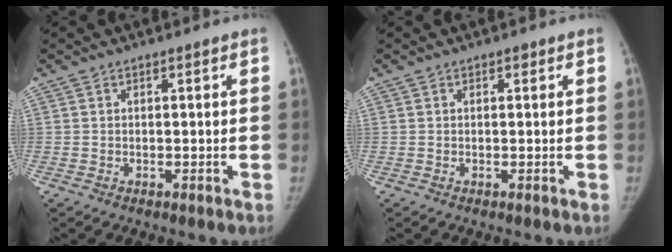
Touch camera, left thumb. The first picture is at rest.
{"total": 0.5, "force": [0.3, 0.4, 0.3], "torque": [0.000, 0.000, 0.002]}